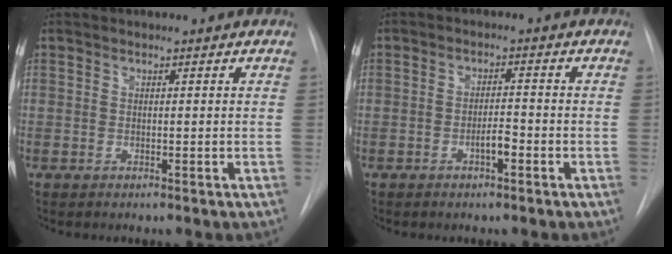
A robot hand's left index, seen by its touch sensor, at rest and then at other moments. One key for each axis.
{"total": 2.6, "fx": -1.2, "fy": 0.7, "fz": 2.2, "tx": -0.036, "ty": 0.002, "tz": -0.020}